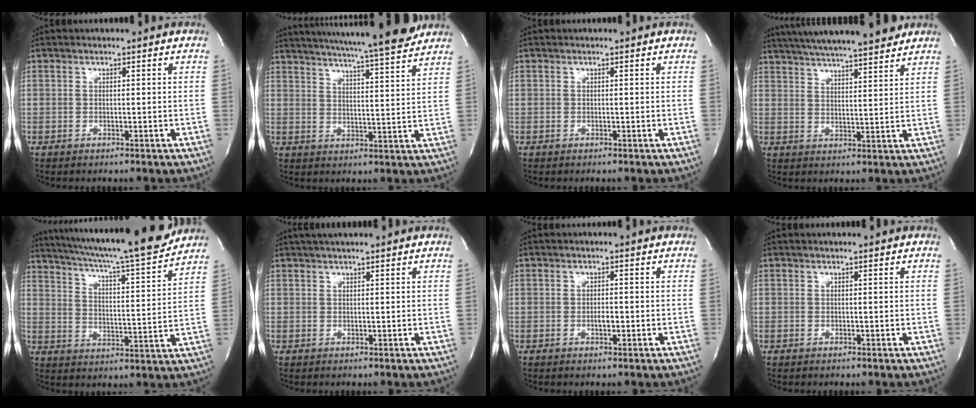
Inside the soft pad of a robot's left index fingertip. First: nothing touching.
{"total": 18.8, "force": [16.8, 0.0, 8.5], "torque": [-0.140, -0.013, 0.230]}
{"total": 0.0}
{"total": 14.8, "force": [12.8, 1.3, 7.4], "torque": [-0.128, 0.027, 0.186]}
{"total": 21.8, "force": [19.3, 0.5, 10.1], "torque": [-0.170, -0.021, 0.277]}
{"total": 5.1, "force": [4.3, 0.1, 2.7], "torque": [-0.042, 0.030, 0.066]}
{"total": 1.2, "force": [-0.3, 0.4, 1.1], "torque": [-0.021, 0.001, -0.005]}
{"total": 0.8, "force": [0.7, -0.1, 0.3], "torque": [-0.005, 0.002, 0.011]}